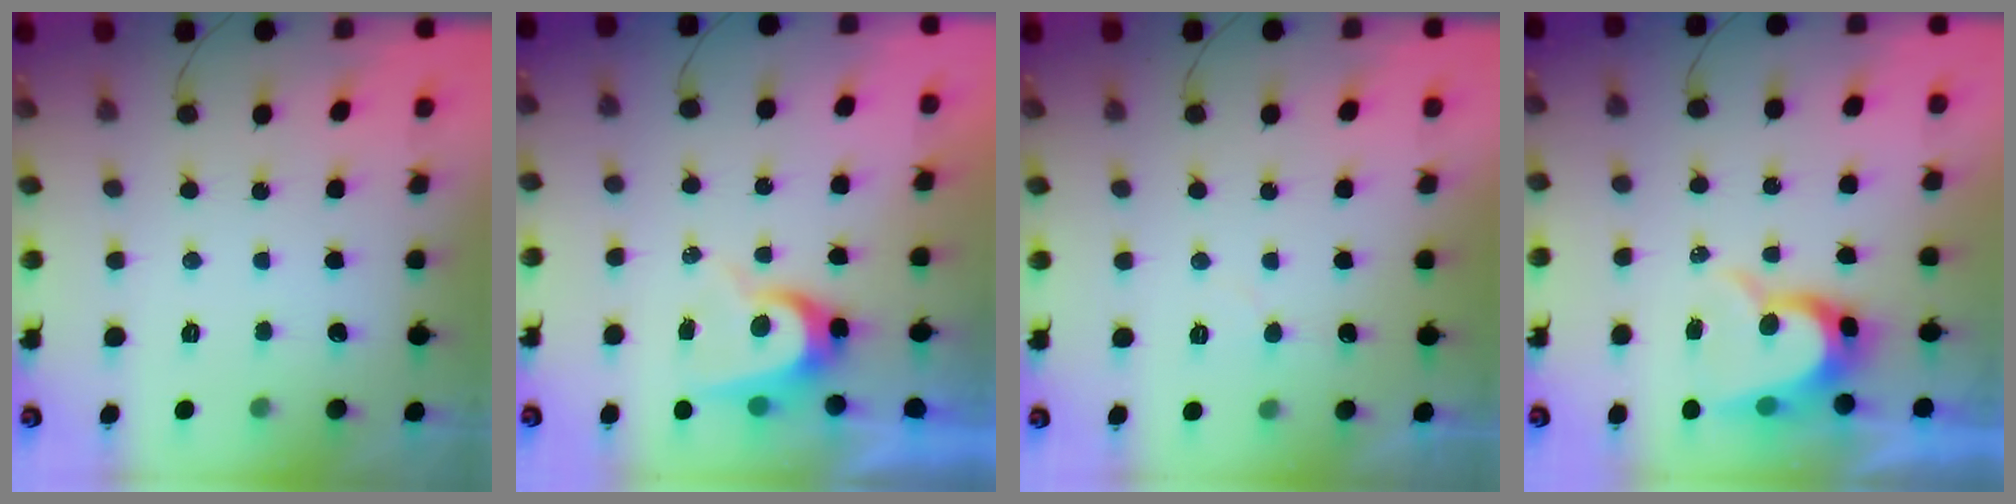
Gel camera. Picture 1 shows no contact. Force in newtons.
{"total": 6.9, "press": 6.8, "slide": 0.5}
{"total": 5.3, "press": 5.3, "slide": 0.5}
{"total": 8.7, "press": 8.7, "slide": 0.6}